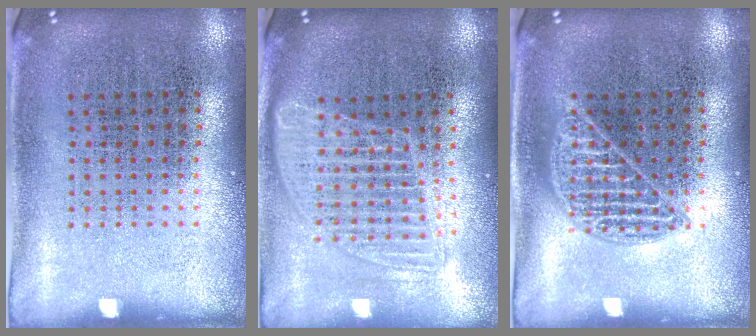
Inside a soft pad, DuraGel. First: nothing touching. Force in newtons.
{"total": 1.7, "press": 1.5, "slide": 0.8}
{"total": 1.8, "press": 1.8, "slide": 0.3}